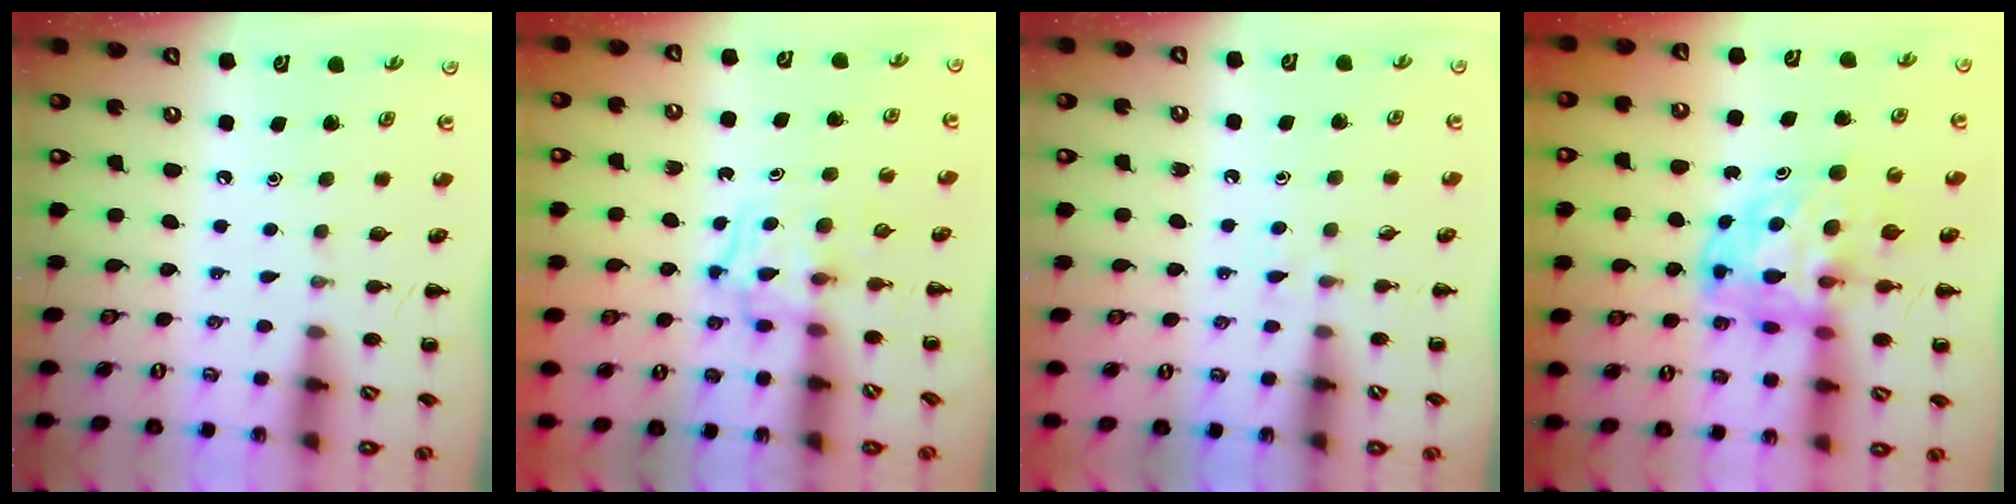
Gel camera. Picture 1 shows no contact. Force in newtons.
{"total": 3.9, "press": 3.9, "slide": 0.3}
{"total": 3.1, "press": 2.9, "slide": 1.2}
{"total": 10.5, "press": 10.0, "slide": 3.4}